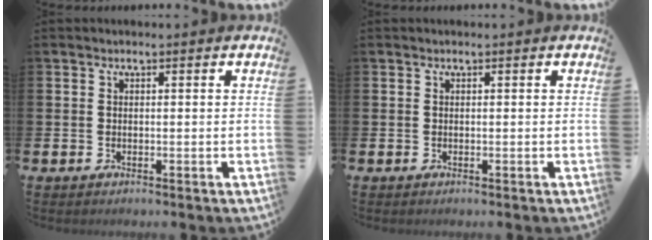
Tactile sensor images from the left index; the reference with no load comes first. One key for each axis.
{"total": 0.0}